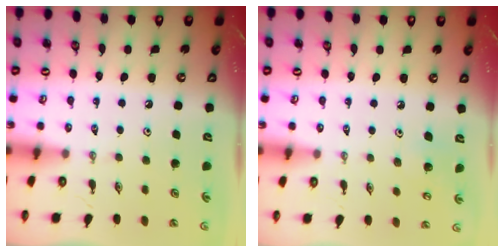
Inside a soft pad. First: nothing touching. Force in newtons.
{"total": 5.0, "press": 4.9, "slide": 0.5}